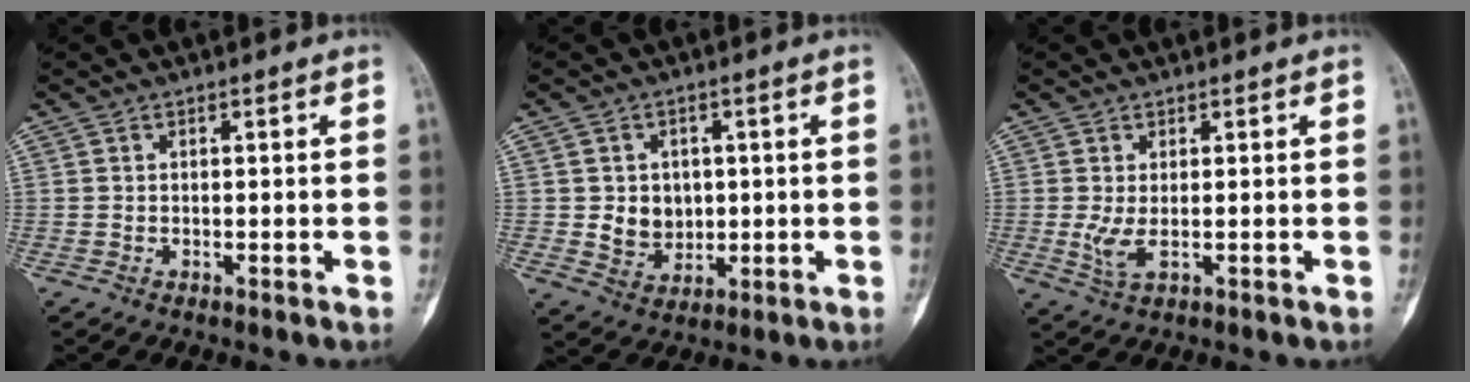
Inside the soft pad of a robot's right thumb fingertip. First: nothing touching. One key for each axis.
{"total": 6.2, "fx": 0.4, "fy": 5.3, "fz": 3.2, "tx": -0.023, "ty": -0.004, "tz": 0.017}
{"total": 3.2, "fx": -0.1, "fy": 1.1, "fz": 3.1, "tx": -0.079, "ty": -0.010, "tz": 0.005}